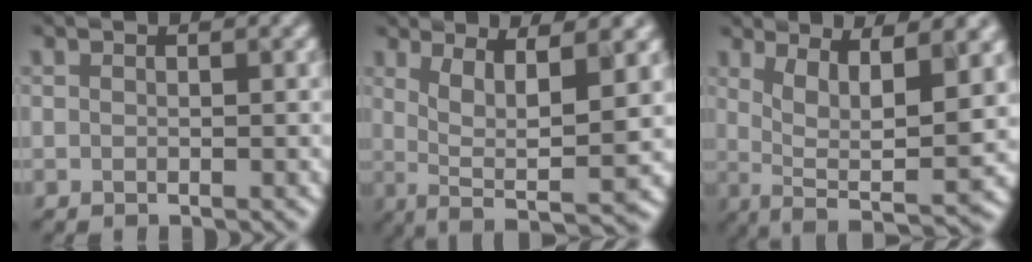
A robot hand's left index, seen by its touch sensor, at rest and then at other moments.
{"total": 7.0, "force": [0.3, 1.3, 6.9], "torque": [-0.105, 0.001, 0.035]}
{"total": 8.6, "force": [1.1, 2.0, 8.3], "torque": [-0.124, 0.001, 0.052]}